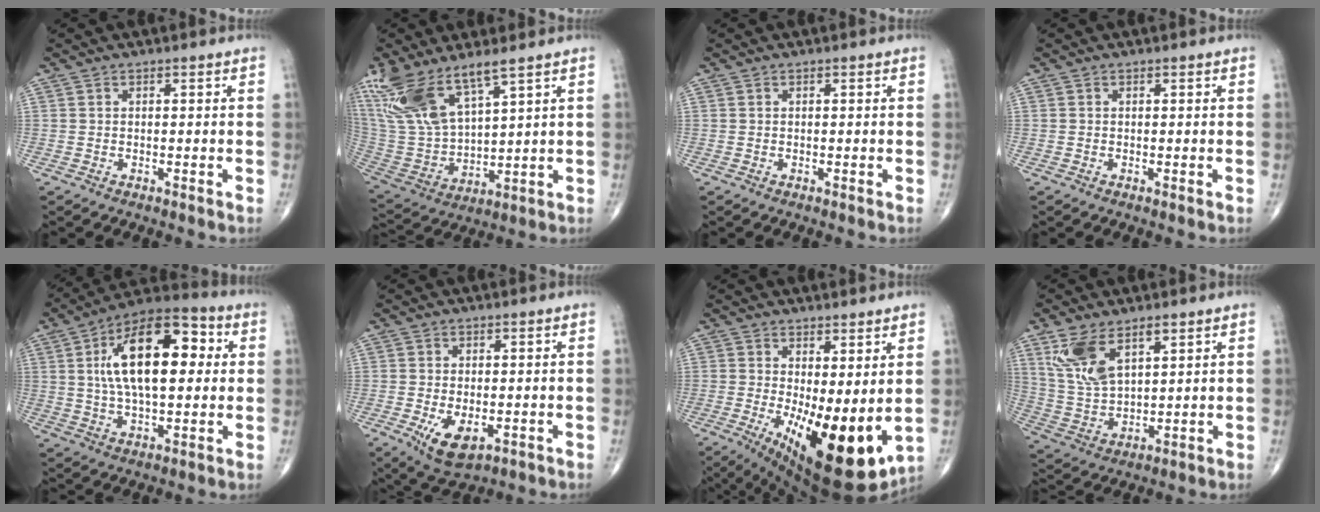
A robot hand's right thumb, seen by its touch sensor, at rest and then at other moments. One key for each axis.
{"total": 15.7, "fx": 10.3, "fy": 5.1, "fz": 10.7, "tx": -0.228, "ty": -0.040, "tz": 0.223}
{"total": 0.0}
{"total": 0.0}
{"total": 20.0, "fx": 3.7, "fy": 9.6, "fz": 17.2, "tx": -0.265, "ty": 0.021, "tz": 0.053}
{"total": 7.1, "fx": -2.1, "fy": 3.8, "fz": 5.6, "tx": -0.092, "ty": -0.009, "tz": -0.024}
{"total": 16.6, "fx": -1.4, "fy": 6.3, "fz": 15.4, "tx": -0.235, "ty": -0.041, "tz": 0.002}
{"total": 10.9, "fx": 5.8, "fy": 5.2, "fz": 7.7, "tx": -0.146, "ty": -0.017, "tz": 0.128}